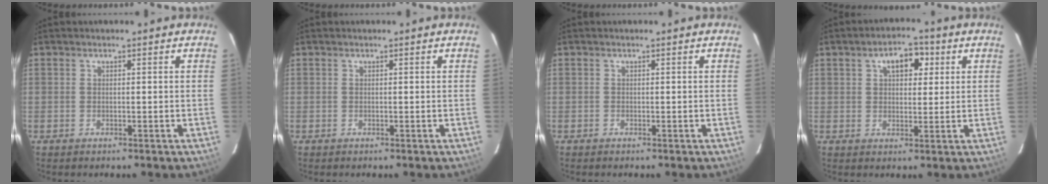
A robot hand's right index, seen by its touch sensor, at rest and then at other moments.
{"total": 0.0}
{"total": 0.0}
{"total": 6.1, "force": [2.4, 3.6, 4.3], "torque": [-0.067, 0.022, 0.039]}